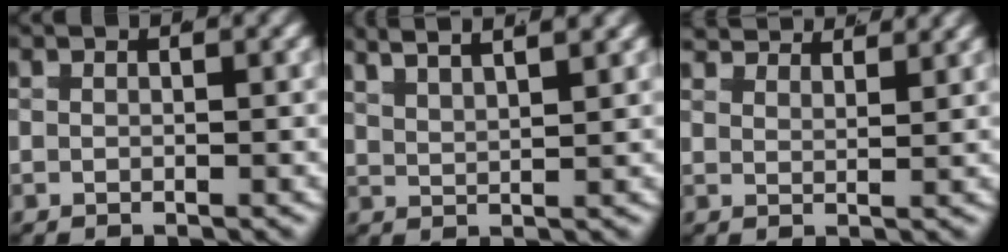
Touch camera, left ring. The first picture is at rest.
{"total": 5.4, "force": [3.8, 2.6, 2.8], "torque": [-0.052, 0.011, 0.053]}
{"total": 3.5, "force": [3.4, 0.3, 0.8], "torque": [-0.009, 0.004, 0.054]}